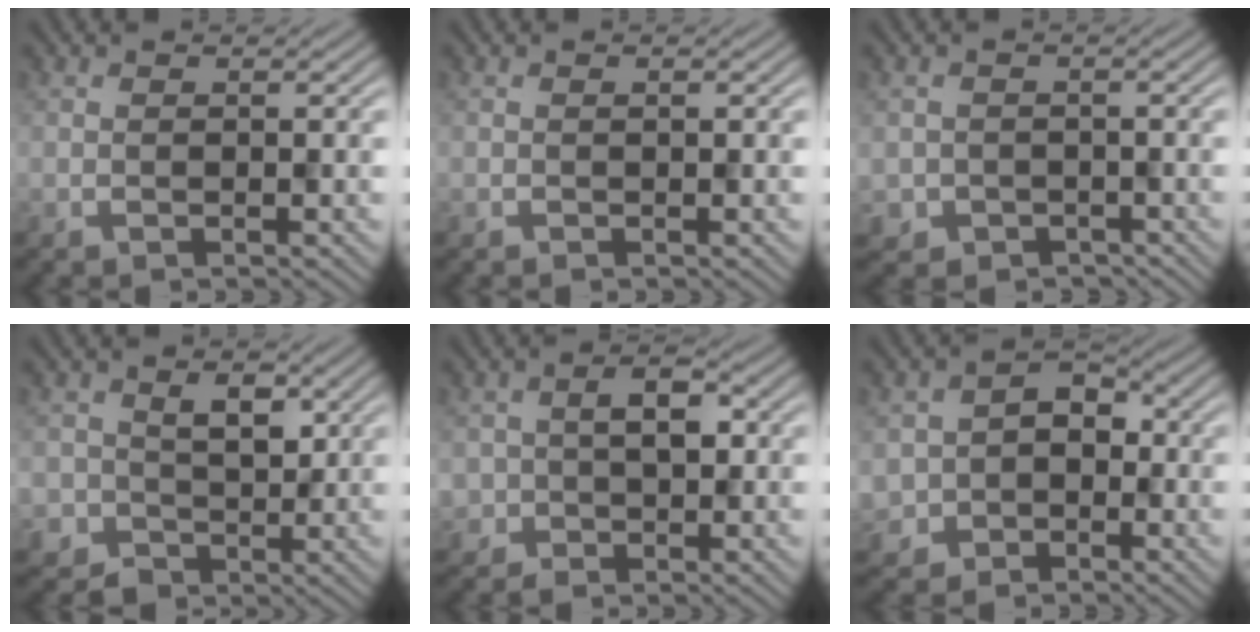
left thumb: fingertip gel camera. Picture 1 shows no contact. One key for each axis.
{"total": 0.0}
{"total": 2.9, "fx": -1.4, "fy": 2.5, "fz": 0.2, "tx": -0.005, "ty": -0.014, "tz": -0.020}
{"total": 3.9, "fx": 0.1, "fy": 3.7, "fz": 1.2, "tx": -0.019, "ty": -0.003, "tz": 0.003}
{"total": 3.9, "fx": -0.3, "fy": 3.1, "fz": 2.4, "tx": -0.033, "ty": 0.007, "tz": -0.011}
{"total": 5.8, "fx": -1.7, "fy": 4.9, "fz": 2.5, "tx": -0.052, "ty": -0.008, "tz": -0.038}